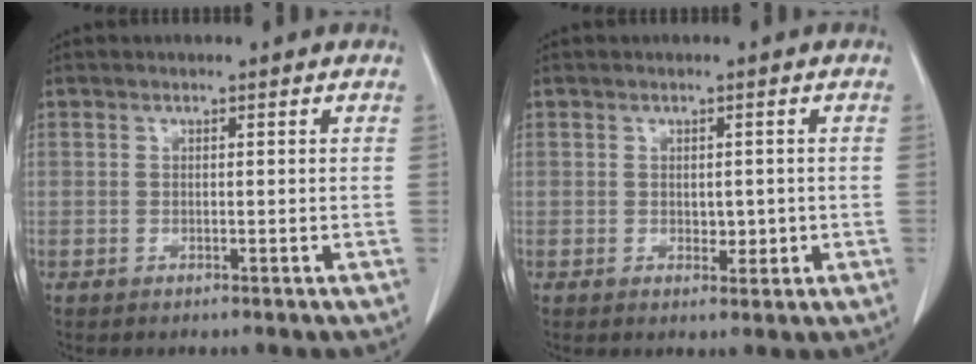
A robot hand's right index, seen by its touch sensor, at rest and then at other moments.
{"total": 2.1, "force": [-0.1, 1.3, 1.7], "torque": [-0.023, -0.002, 0.004]}